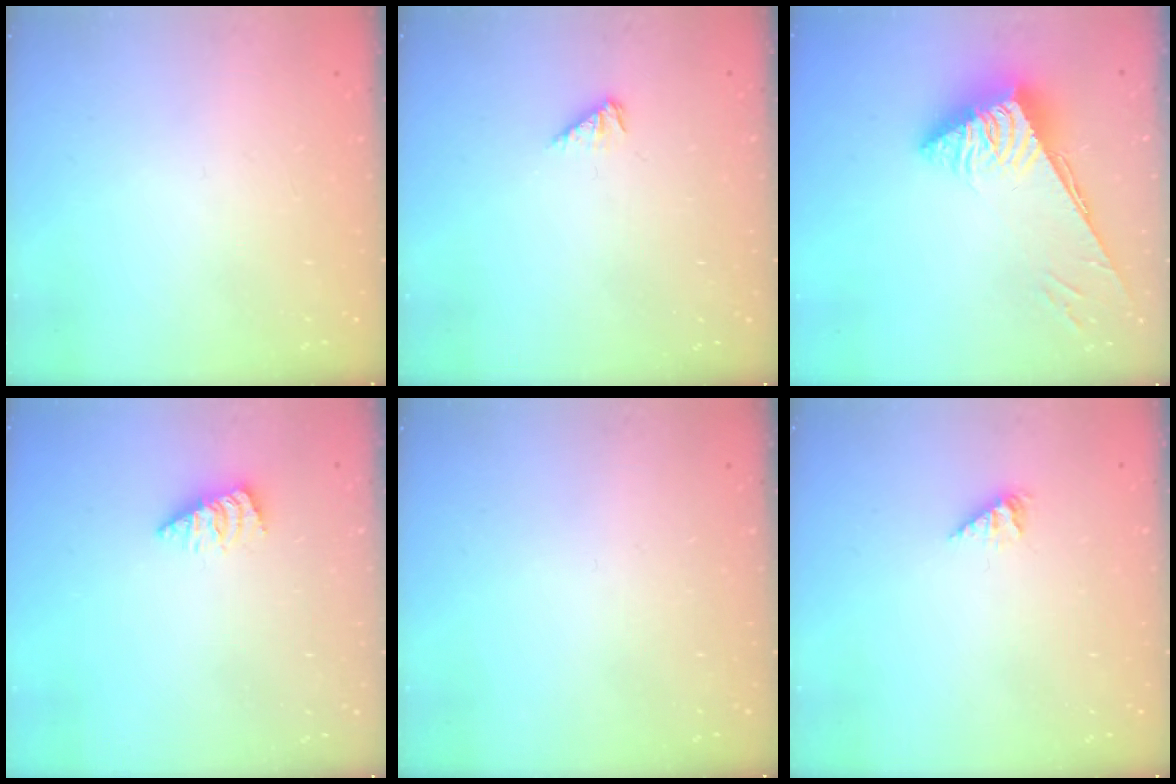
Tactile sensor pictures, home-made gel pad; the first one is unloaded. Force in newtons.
{"total": 2.7, "press": 2.6, "slide": 0.4}
{"total": 6.8, "press": 6.8, "slide": 0.4}
{"total": 1.4, "press": 1.3, "slide": 0.2}
{"total": 0.0}
{"total": 1.8, "press": 1.7, "slide": 0.3}